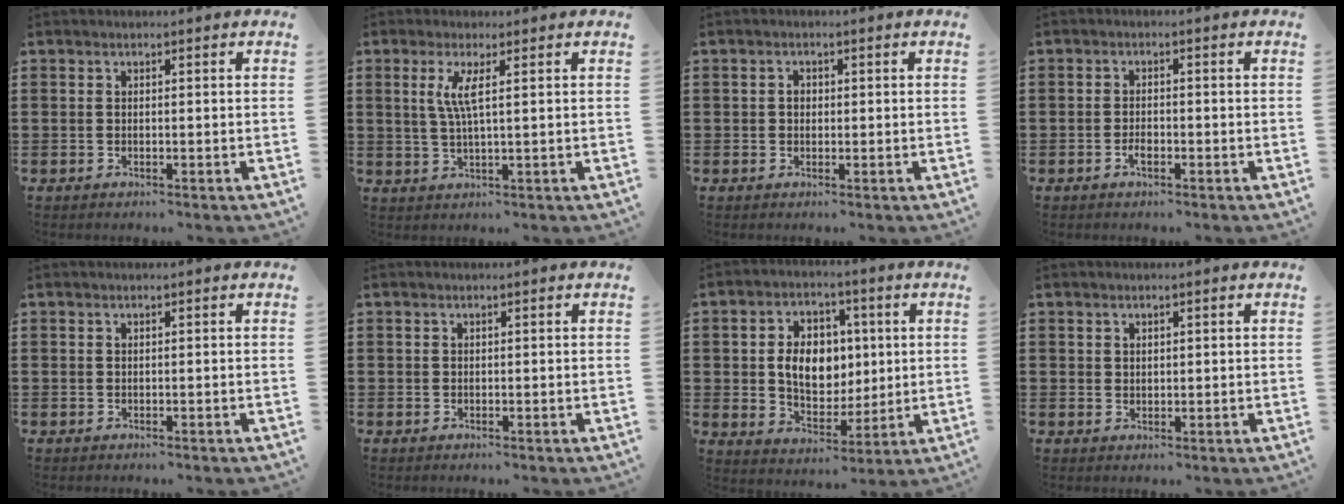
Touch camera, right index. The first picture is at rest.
{"total": 4.1, "force": [1.2, 0.3, 3.9], "torque": [-0.090, -0.007, 0.017]}
{"total": 1.1, "force": [0.1, 0.8, 0.7], "torque": [-0.015, 0.003, 0.002]}
{"total": 1.8, "force": [-0.8, 0.8, 1.4], "torque": [-0.028, 0.001, -0.015]}
{"total": 0.0}
{"total": 0.0}
{"total": 8.5, "force": [1.0, 6.3, 5.6], "torque": [-0.104, 0.011, 0.015]}
{"total": 1.2, "force": [0.9, 0.7, 0.3], "torque": [-0.007, 0.001, 0.018]}